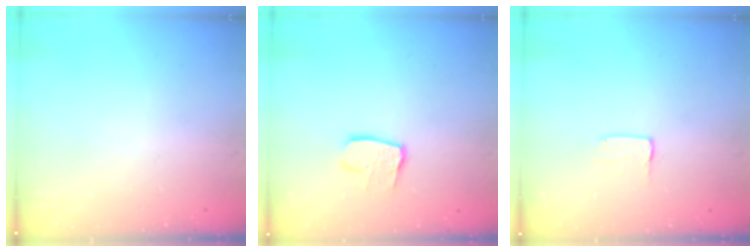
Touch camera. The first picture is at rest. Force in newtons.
{"total": 8.3, "press": 8.3, "slide": 0.7}
{"total": 2.0, "press": 2.0, "slide": 0.0}